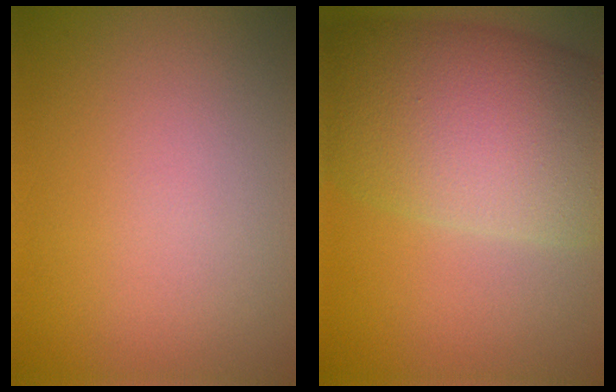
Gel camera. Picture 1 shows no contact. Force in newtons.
{"total": 12.4, "press": 12.4, "slide": 0.5}